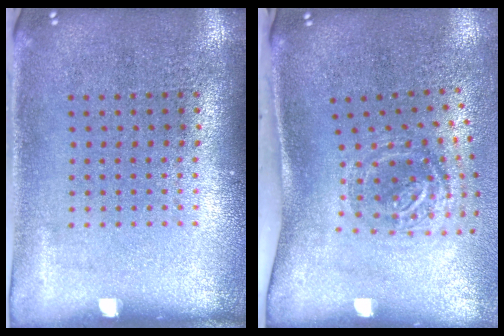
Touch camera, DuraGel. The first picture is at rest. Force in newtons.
{"total": 1.9, "press": 1.2, "slide": 1.5}